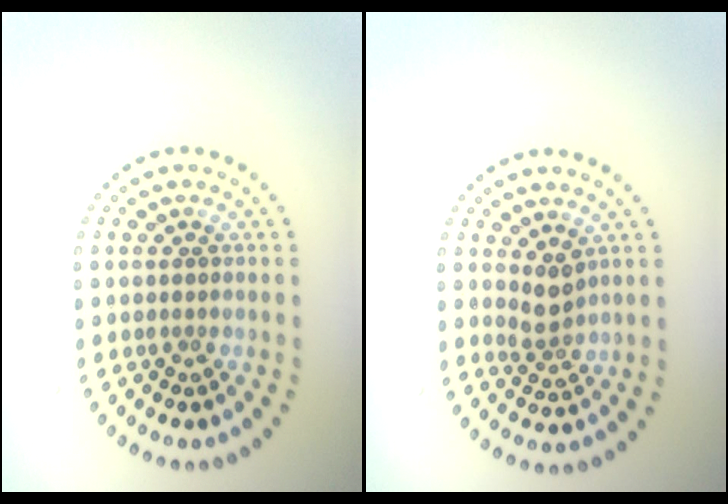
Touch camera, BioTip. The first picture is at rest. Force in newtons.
{"total": 2.1, "press": 1.6, "slide": 1.2}